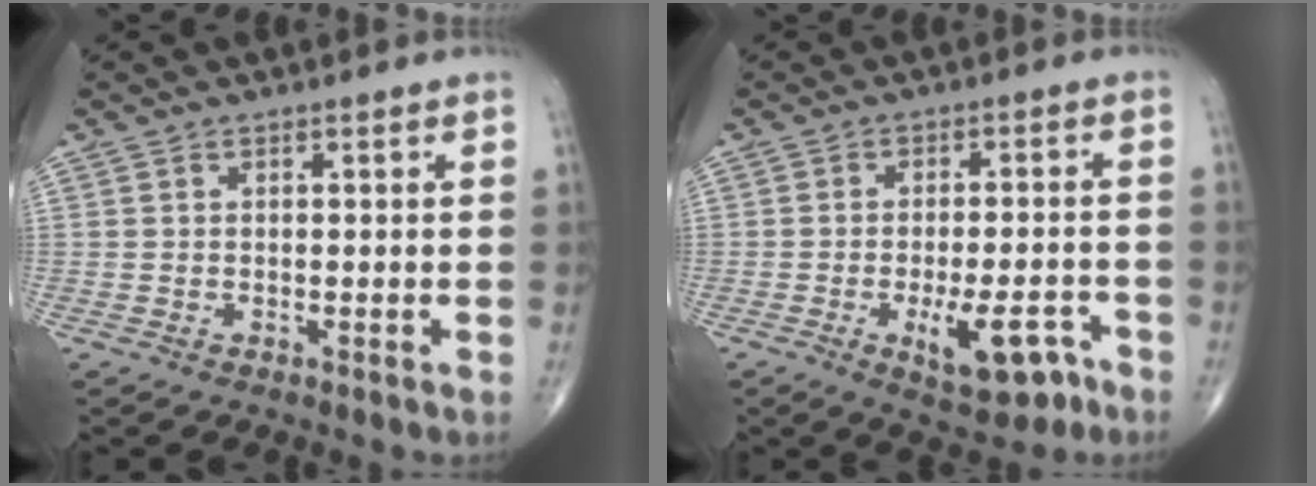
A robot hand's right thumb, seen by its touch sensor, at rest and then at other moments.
{"total": 9.4, "force": [-4.4, 3.8, 7.4], "torque": [-0.102, 0.018, -0.057]}